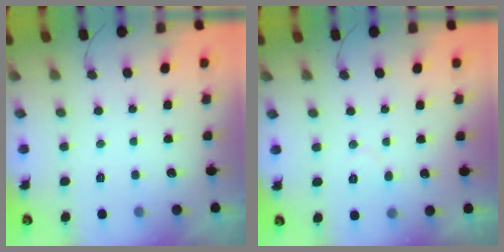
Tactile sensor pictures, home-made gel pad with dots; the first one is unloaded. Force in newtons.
{"total": 4.3, "press": 4.3, "slide": 0.5}